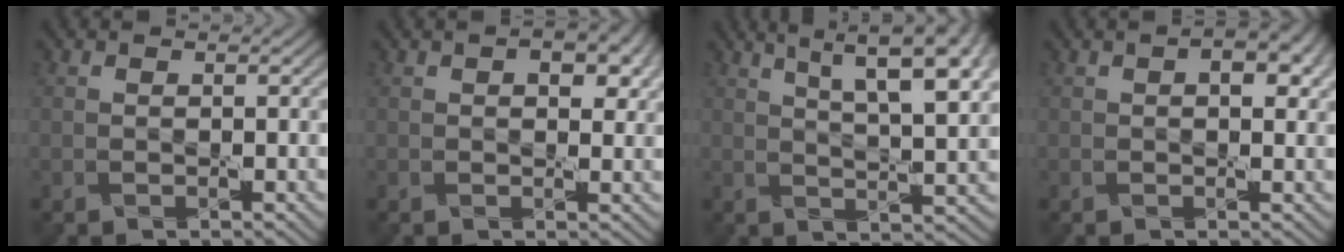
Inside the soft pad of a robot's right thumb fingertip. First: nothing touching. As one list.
[{"total": 4.3, "force": [1.5, 2.3, 3.3], "torque": [-0.047, -0.002, 0.024]}, {"total": 13.7, "force": [7.2, 4.2, 10.9], "torque": [-0.165, 0.019, 0.096]}, {"total": 4.1, "force": [1.3, 2.0, 3.3], "torque": [-0.050, -0.002, 0.021]}]